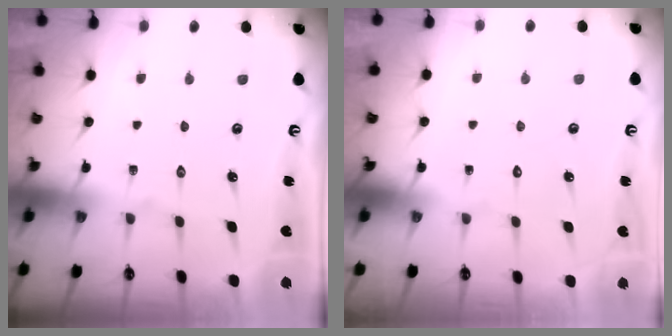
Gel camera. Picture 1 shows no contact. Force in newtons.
{"total": 1.5, "press": 1.5, "slide": 0.0}